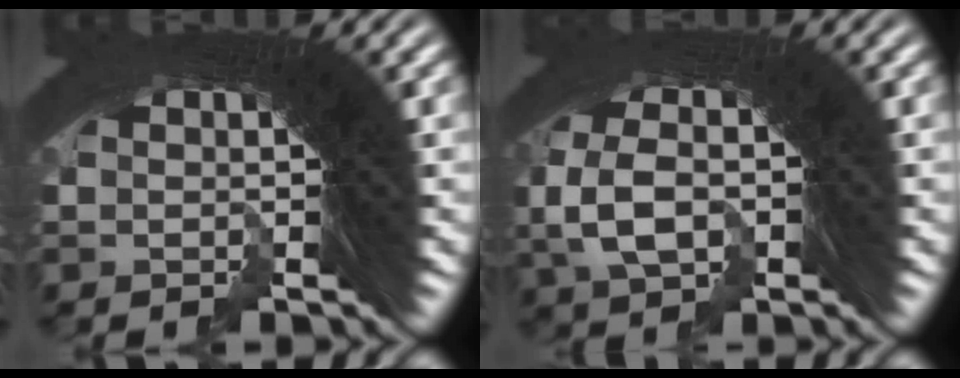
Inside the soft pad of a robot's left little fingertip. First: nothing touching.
{"total": 4.3, "force": [-2.0, 3.6, 1.1], "torque": [-0.028, -0.007, -0.033]}